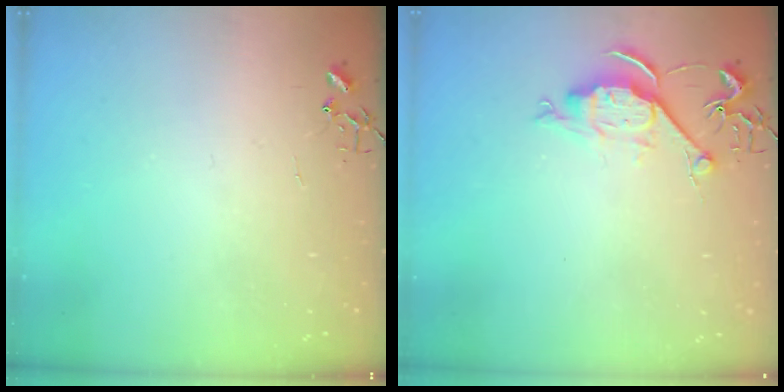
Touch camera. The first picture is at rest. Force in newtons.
{"total": 7.3, "press": 7.2, "slide": 0.7}